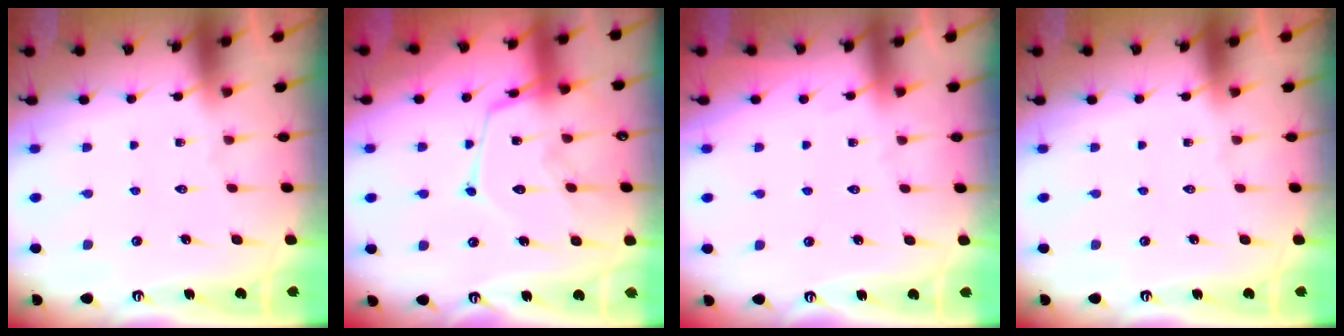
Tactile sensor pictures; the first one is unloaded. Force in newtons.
{"total": 13.8, "press": 13.8, "slide": 1.3}
{"total": 2.6, "press": 2.6, "slide": 0.4}
{"total": 0.0}